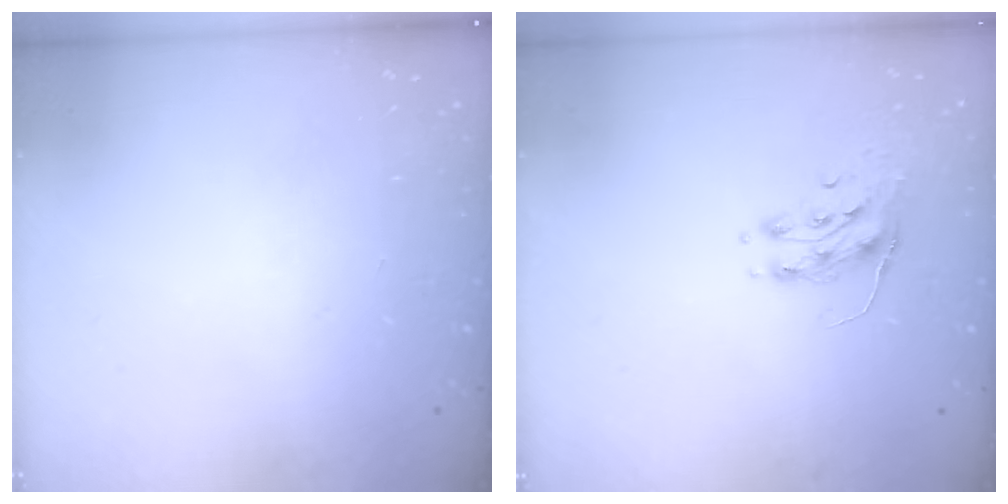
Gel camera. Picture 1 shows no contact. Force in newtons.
{"total": 8.9, "press": 8.9, "slide": 0.3}